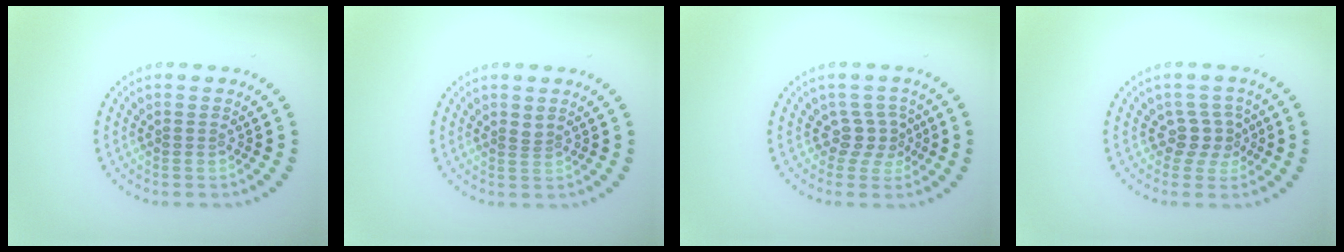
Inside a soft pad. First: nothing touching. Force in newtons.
{"total": 1.0, "press": 0.6, "slide": 0.8}
{"total": 2.2, "press": 1.6, "slide": 1.5}
{"total": 2.3, "press": 1.7, "slide": 1.5}